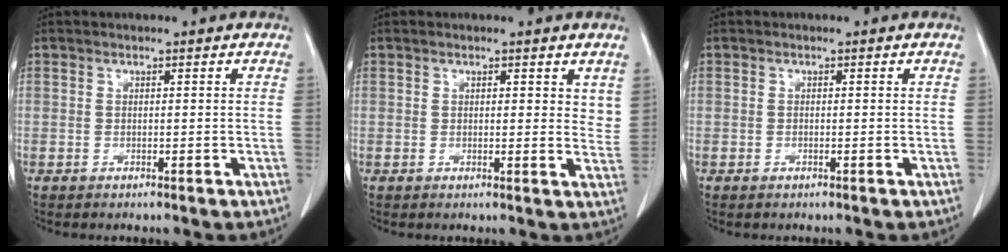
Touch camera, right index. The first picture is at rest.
{"total": 2.9, "force": [1.9, 1.4, 1.6], "torque": [-0.004, -0.012, 0.016]}
{"total": 0.0}